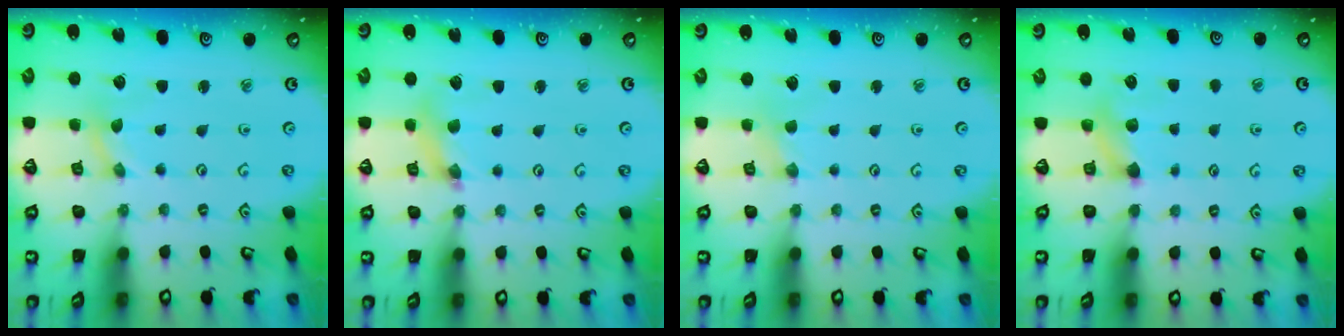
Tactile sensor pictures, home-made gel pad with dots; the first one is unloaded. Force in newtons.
{"total": 4.5, "press": 4.5, "slide": 0.6}
{"total": 0.7, "press": 0.7, "slide": 0.1}
{"total": 4.8, "press": 4.7, "slide": 0.9}